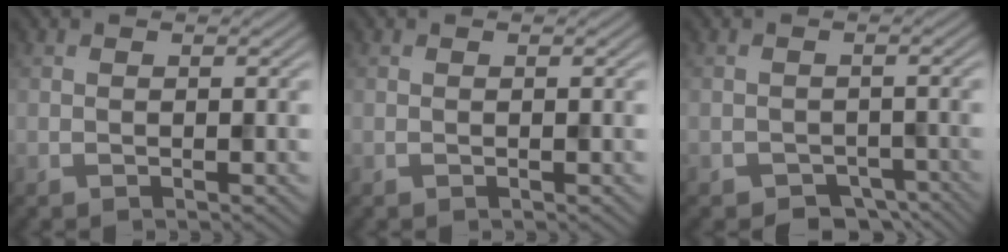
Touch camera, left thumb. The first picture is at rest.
{"total": 0.0}
{"total": 3.2, "force": [-2.5, 1.8, 0.9], "torque": [-0.009, -0.011, -0.039]}